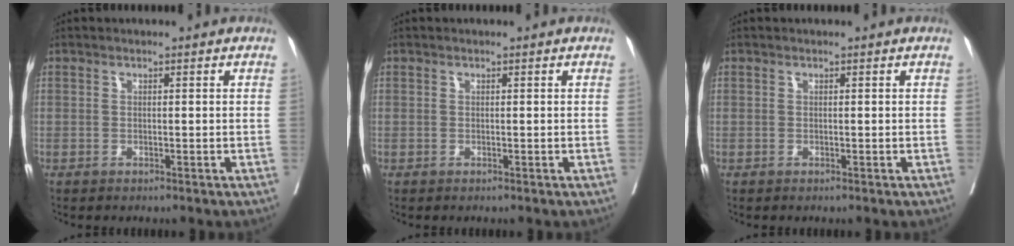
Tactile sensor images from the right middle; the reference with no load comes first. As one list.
[{"total": 0.0}, {"total": 0.0}]